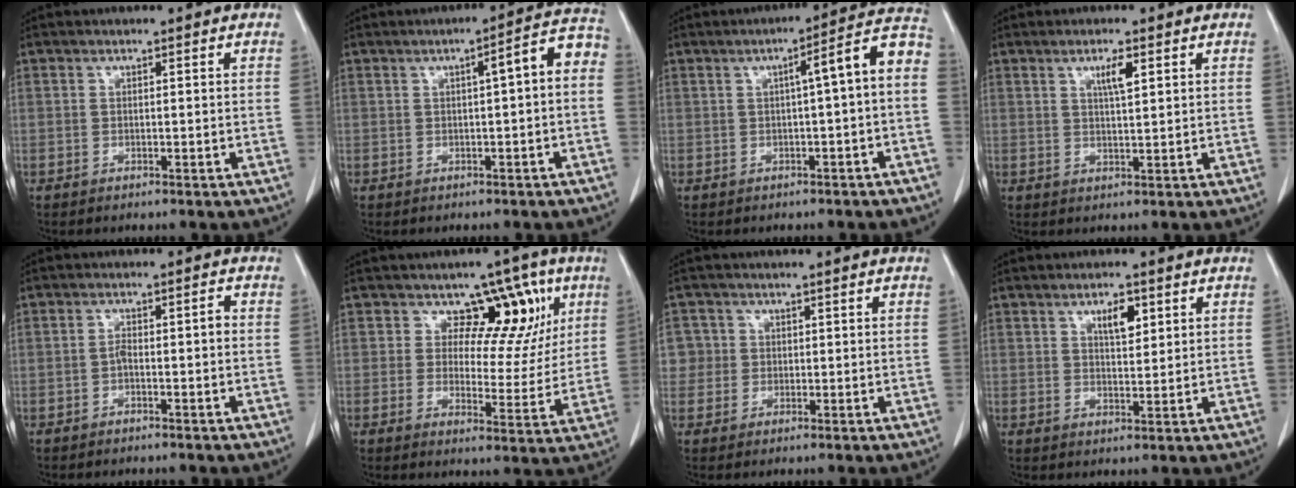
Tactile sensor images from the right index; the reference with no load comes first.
{"total": 5.7, "force": [0.2, 0.8, 5.6], "torque": [-0.068, 0.025, -0.002]}
{"total": 7.6, "force": [-0.3, 0.4, 7.6], "torque": [-0.093, 0.027, -0.010]}
{"total": 3.1, "force": [1.5, 0.3, 2.7], "torque": [-0.047, -0.001, 0.024]}
{"total": 2.5, "force": [-0.9, 0.7, 2.2], "torque": [-0.036, 0.008, -0.014]}
{"total": 8.8, "force": [4.3, 6.0, 4.9], "torque": [-0.031, 0.011, 0.057]}
{"total": 3.3, "force": [0.3, 3.3, -0.1], "torque": [0.017, 0.012, 0.005]}
{"total": 3.9, "force": [1.9, 1.4, 3.0], "torque": [-0.049, -0.002, 0.032]}